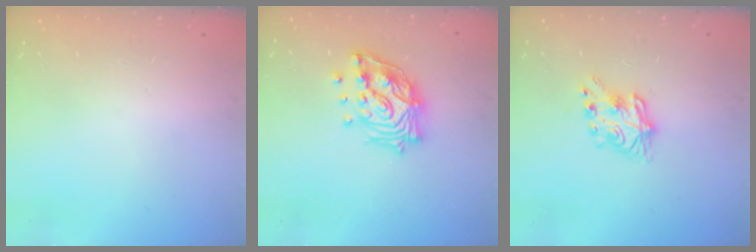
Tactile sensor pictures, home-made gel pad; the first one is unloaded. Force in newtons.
{"total": 15.2, "press": 15.1, "slide": 1.7}
{"total": 7.2, "press": 7.2, "slide": 0.4}